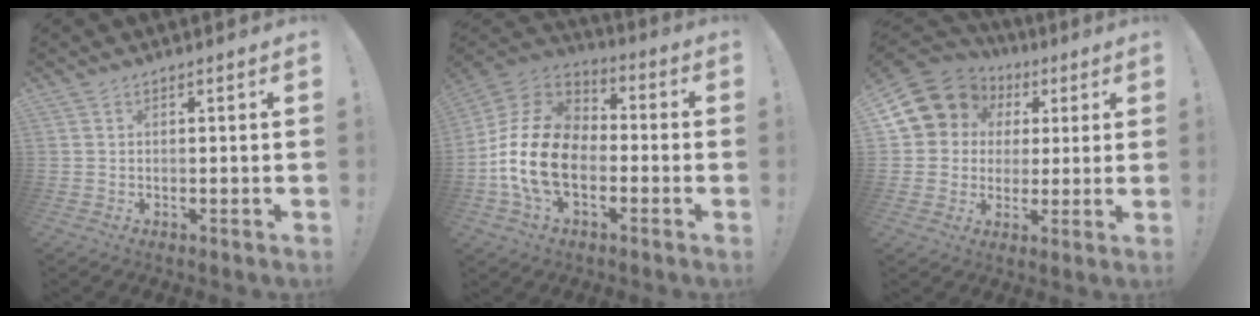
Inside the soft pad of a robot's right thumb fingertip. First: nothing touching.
{"total": 18.9, "force": [-4.5, 12.5, 13.5], "torque": [-0.264, 0.043, -0.065]}
{"total": 12.2, "force": [4.8, 10.5, 4.0], "torque": [-0.063, -0.024, 0.104]}